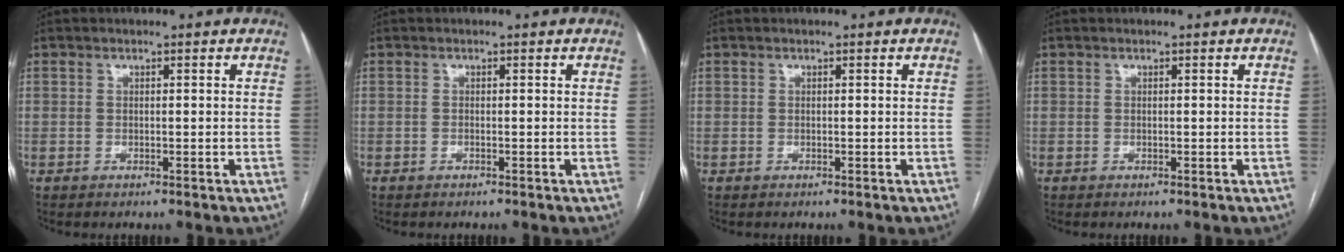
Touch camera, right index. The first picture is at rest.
{"total": 0.0}
{"total": 0.0}
{"total": 0.0}